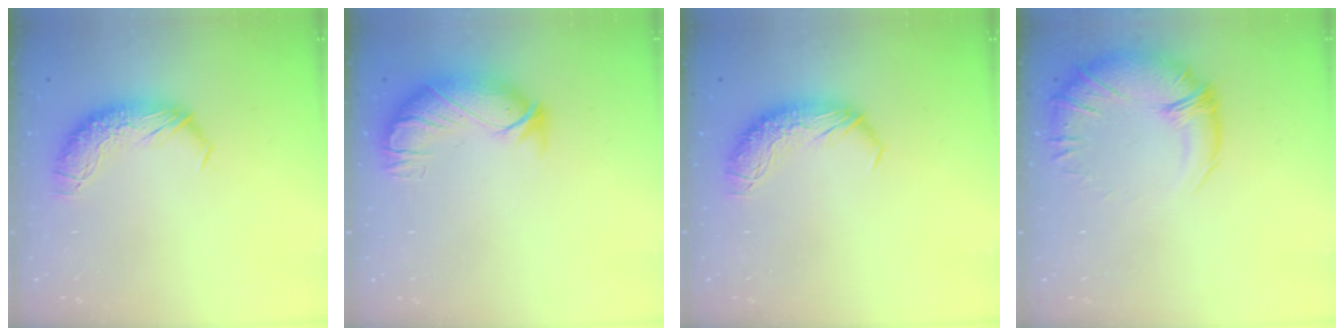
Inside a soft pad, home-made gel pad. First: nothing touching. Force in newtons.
{"total": 3.3, "press": 1.7, "slide": 2.9}
{"total": 0.0}
{"total": 2.8, "press": 0.5, "slide": 2.8}